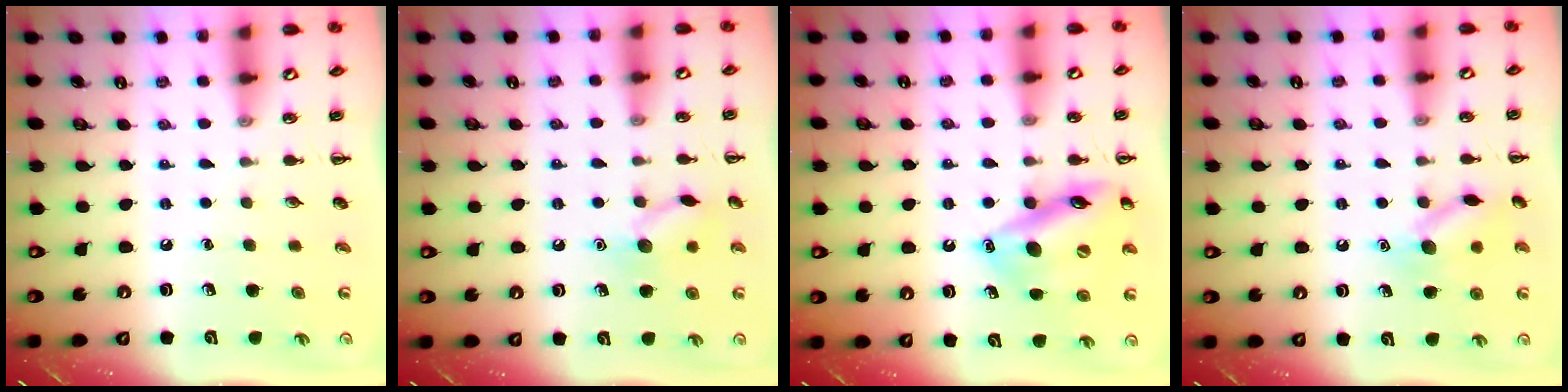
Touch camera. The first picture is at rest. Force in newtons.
{"total": 9.9, "press": 9.9, "slide": 0.8}
{"total": 15.5, "press": 15.3, "slide": 2.5}
{"total": 10.9, "press": 10.9, "slide": 0.5}